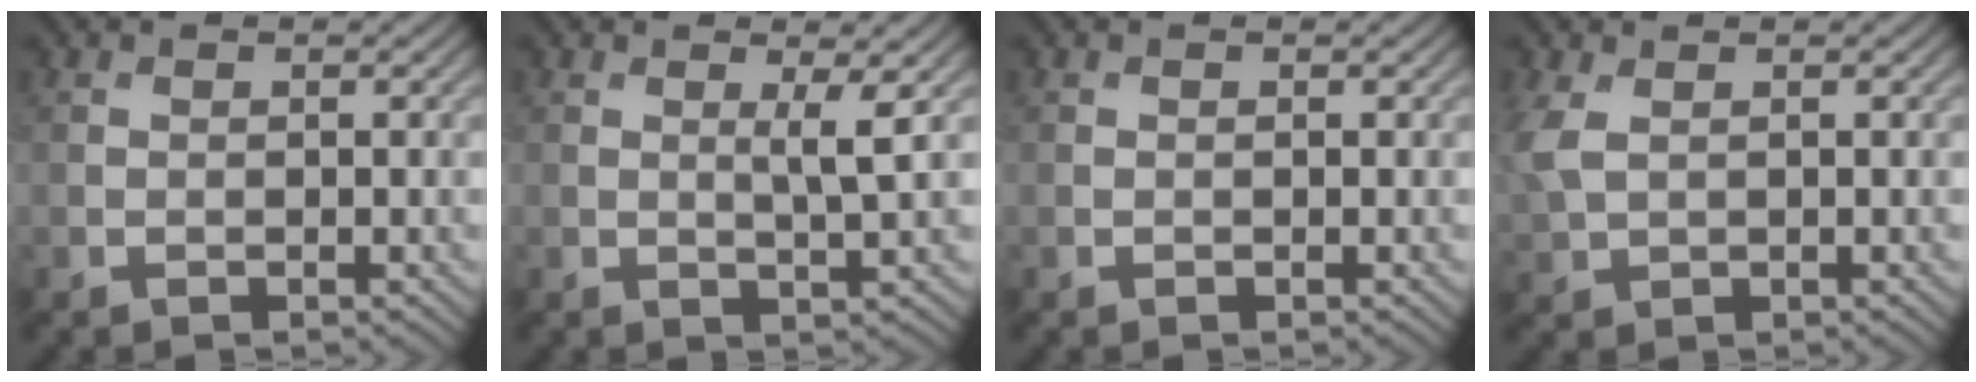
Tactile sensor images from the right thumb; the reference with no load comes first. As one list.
[{"total": 2.4, "force": [0.8, 0.1, 2.3], "torque": [-0.046, -0.001, 0.012]}, {"total": 0.0}, {"total": 3.7, "force": [1.1, 2.2, 2.8], "torque": [-0.094, 0.004, 0.023]}]